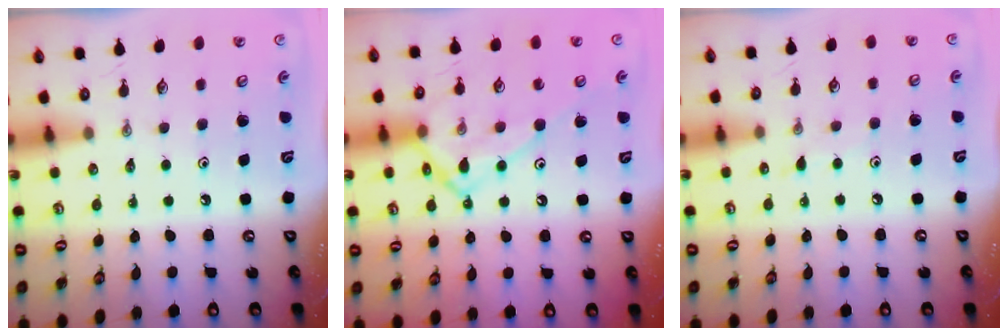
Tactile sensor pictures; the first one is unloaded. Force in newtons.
{"total": 15.7, "press": 15.6, "slide": 1.3}
{"total": 4.4, "press": 4.4, "slide": 0.4}